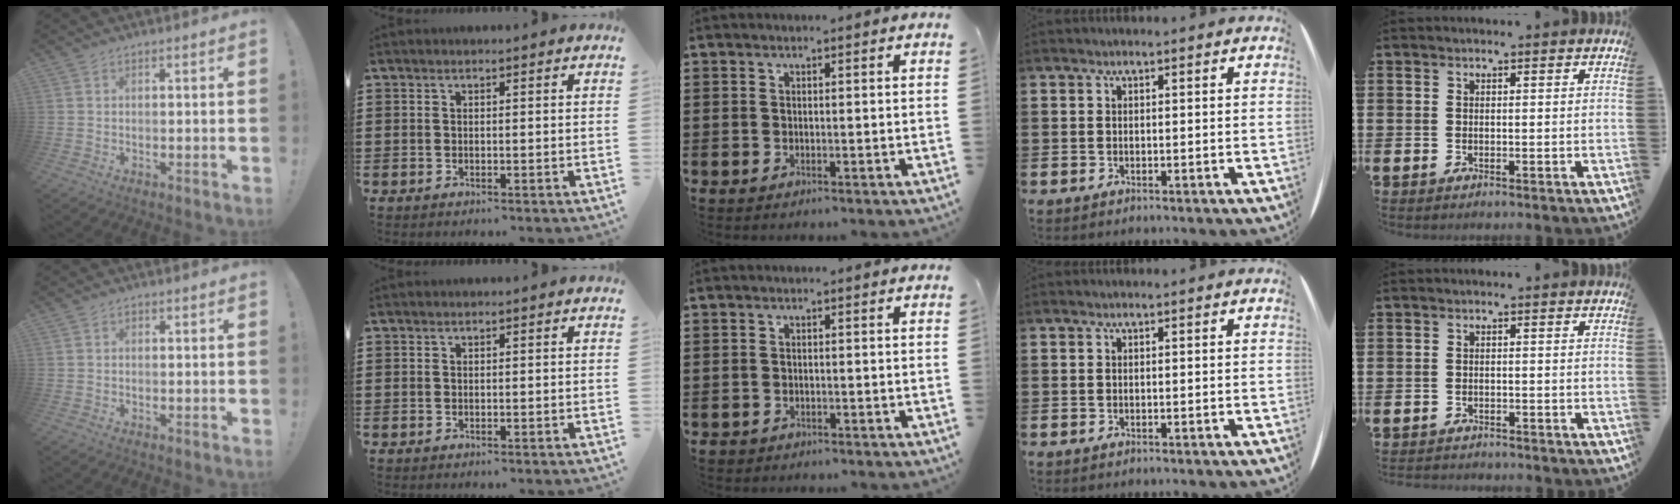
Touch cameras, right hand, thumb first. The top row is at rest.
{"thumb": {"total": 0.5, "force": [-0.1, 0.5, 0.1], "torque": [0.004, -0.001, -0.004]}, "middle": {"total": 0.6, "force": [-0.6, 0.2, 0.0], "torque": [-0.002, -0.002, -0.014]}, "little": {"total": 0.9, "force": [-0.9, 0.1, -0.1], "torque": [-0.003, 0.002, -0.019]}}